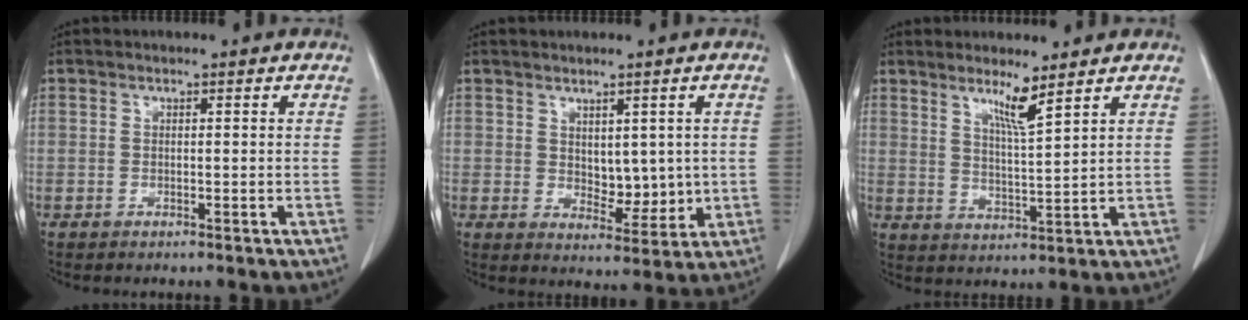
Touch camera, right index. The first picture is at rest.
{"total": 5.7, "force": [0.7, 3.4, 4.5], "torque": [-0.062, -0.006, 0.026]}
{"total": 5.2, "force": [3.6, -0.4, 3.8], "torque": [-0.067, -0.016, 0.065]}